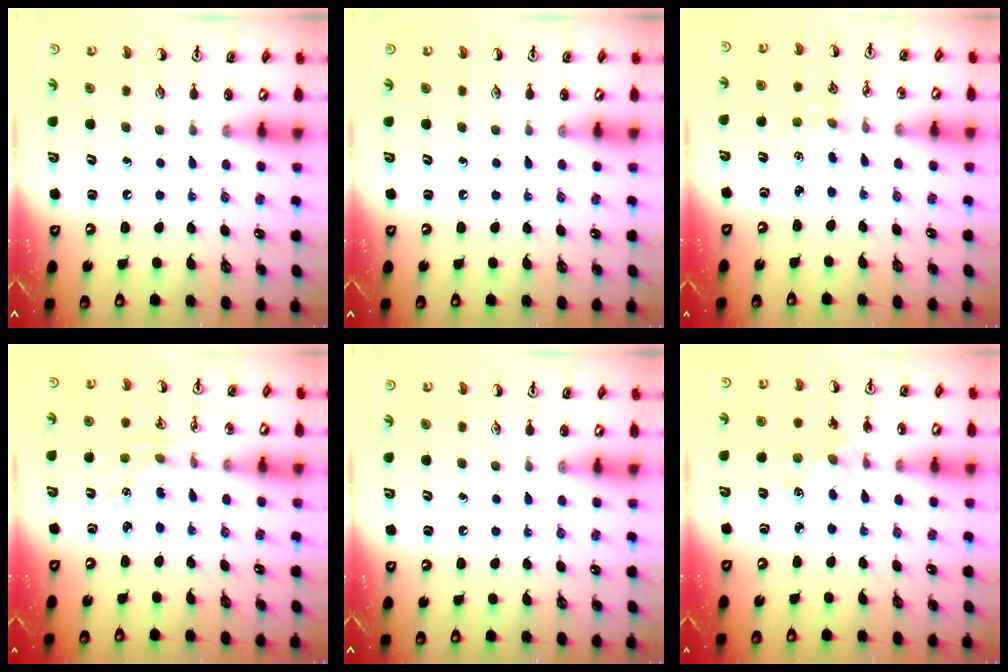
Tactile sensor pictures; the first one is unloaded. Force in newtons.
{"total": 0.0}
{"total": 1.7, "press": 1.6, "slide": 0.2}
{"total": 0.6, "press": 0.6, "slide": 0.1}
{"total": 0.0}
{"total": 1.8, "press": 1.8, "slide": 0.2}